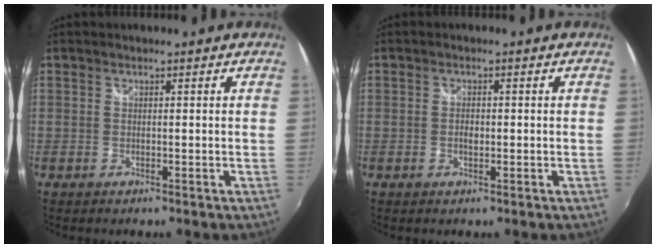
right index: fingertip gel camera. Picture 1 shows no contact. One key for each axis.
{"total": 1.6, "fx": -0.3, "fy": 1.0, "fz": 1.2, "tx": -0.023, "ty": 0.002, "tz": -0.007}